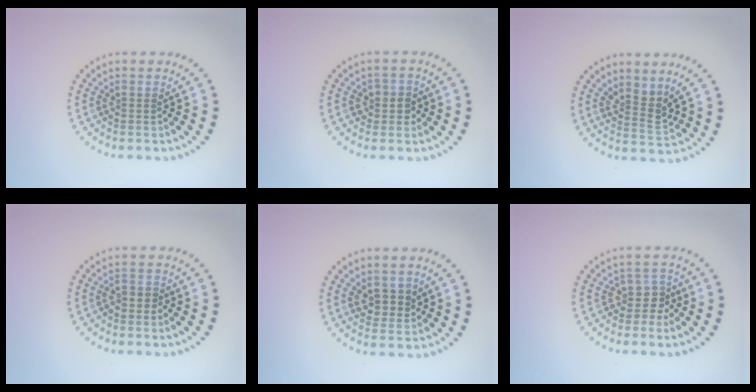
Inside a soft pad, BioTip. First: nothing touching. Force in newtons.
{"total": 1.9, "press": 1.8, "slide": 0.7}
{"total": 2.5, "press": 1.9, "slide": 1.6}
{"total": 1.0, "press": 0.7, "slide": 0.6}
{"total": 2.3, "press": 2.1, "slide": 0.8}
{"total": 2.2, "press": 1.6, "slide": 1.5}